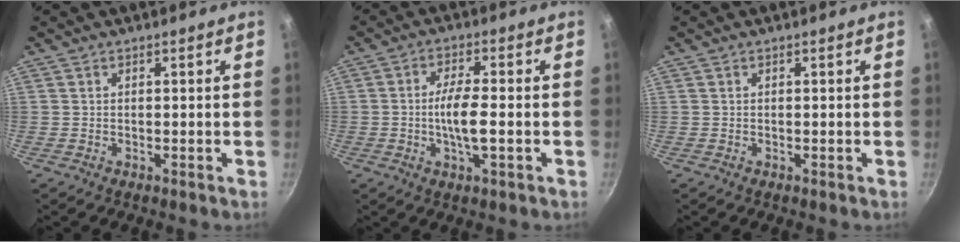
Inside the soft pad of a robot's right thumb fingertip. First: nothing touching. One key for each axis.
{"total": 6.6, "fx": -0.9, "fy": 2.0, "fz": 6.2, "tx": -0.123, "ty": 0.003, "tz": -0.020}
{"total": 0.0}